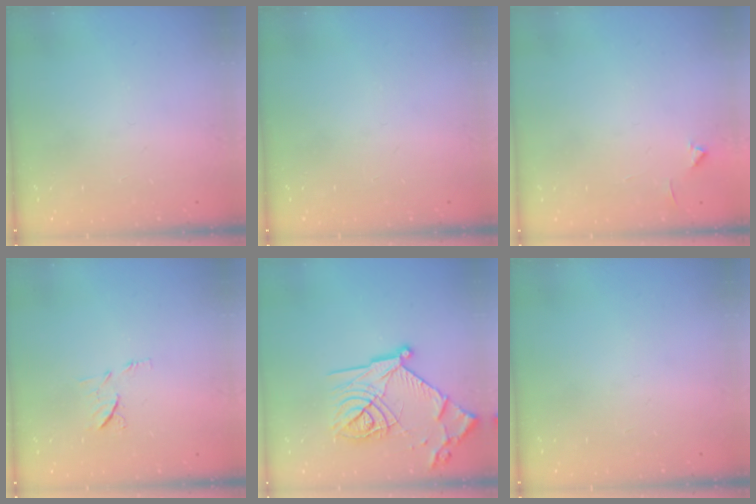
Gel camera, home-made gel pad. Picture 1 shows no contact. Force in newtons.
{"total": 0.0}
{"total": 4.0, "press": 3.9, "slide": 0.5}
{"total": 6.7, "press": 6.6, "slide": 1.0}
{"total": 21.2, "press": 21.2, "slide": 1.8}
{"total": 0.0}